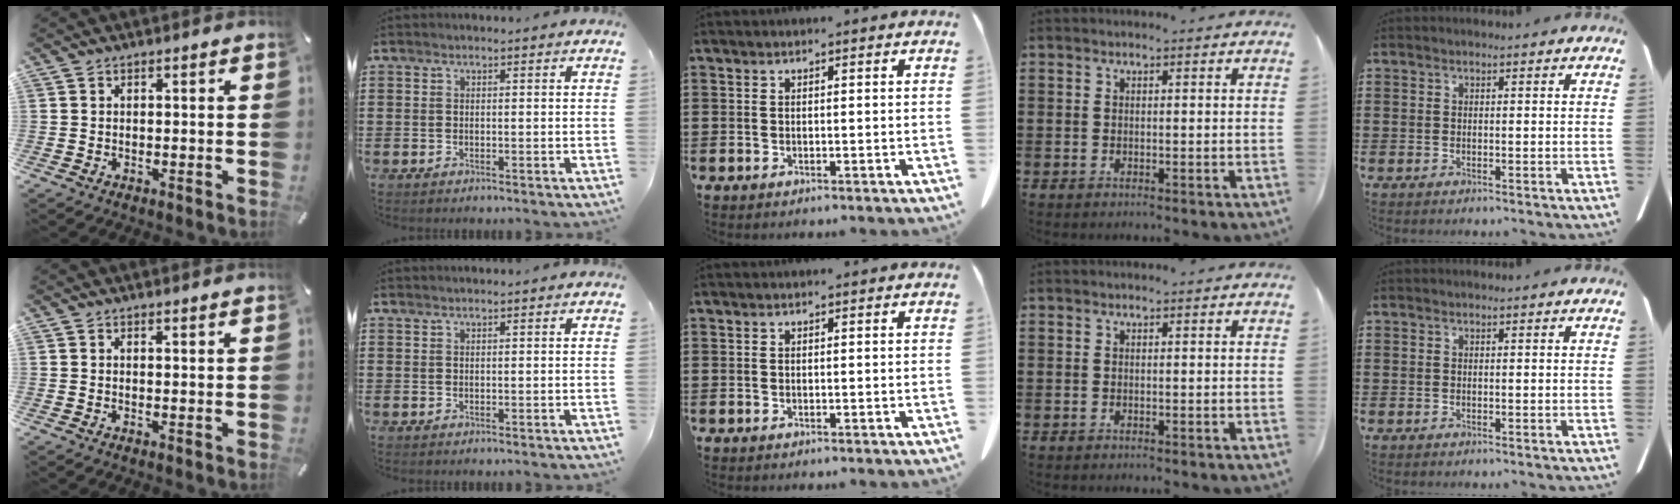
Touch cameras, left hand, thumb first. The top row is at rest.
{"thumb": {"total": 0.8, "force": [0.7, 0.0, 0.3], "torque": [-0.006, -0.003, 0.013]}, "index": {"total": 0.6, "force": [0.5, -0.1, 0.2], "torque": [-0.004, -0.002, 0.011]}}